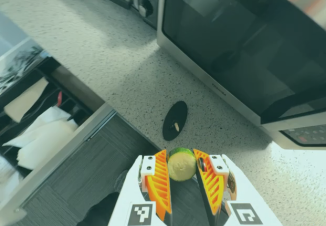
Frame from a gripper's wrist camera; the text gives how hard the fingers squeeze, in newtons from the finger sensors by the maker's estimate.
{"total": 8.3, "left": 8.1, "right": 8.5}